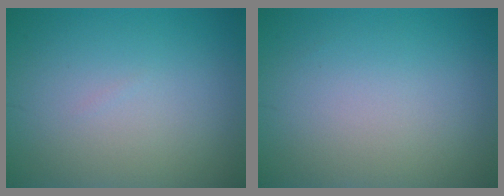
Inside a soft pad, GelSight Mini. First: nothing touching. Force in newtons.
{"total": 0.0}